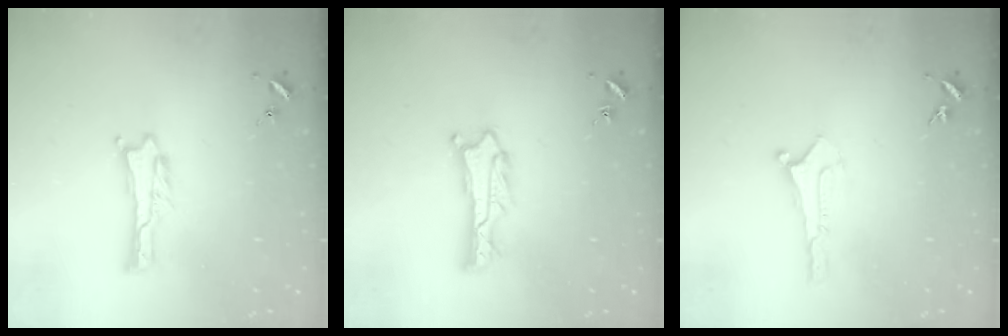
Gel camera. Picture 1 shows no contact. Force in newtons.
{"total": 1.1, "press": 1.1, "slide": 0.2}
{"total": 0.0}